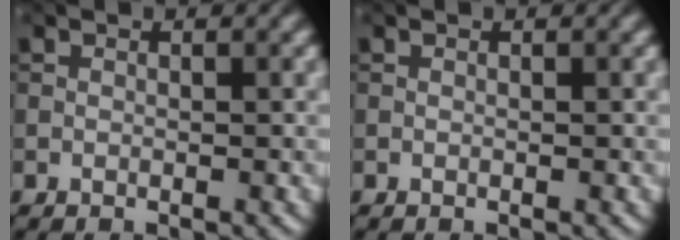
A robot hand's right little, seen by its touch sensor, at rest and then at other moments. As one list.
[{"total": 0.0}]